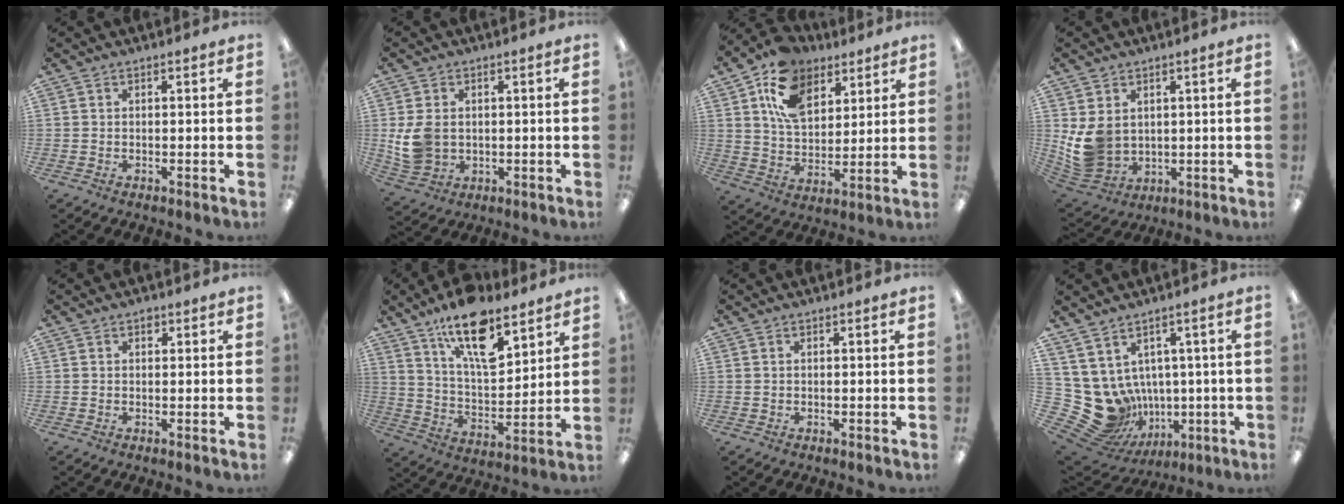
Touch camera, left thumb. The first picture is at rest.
{"total": 7.7, "force": [0.3, 6.2, 4.5], "torque": [-0.102, 0.007, 0.009]}
{"total": 14.3, "force": [8.2, 9.7, 6.6], "torque": [-0.120, -0.030, 0.156]}
{"total": 9.1, "force": [1.5, 7.6, 4.7], "torque": [-0.120, -0.007, 0.035]}
{"total": 1.1, "force": [0.6, 0.8, 0.5], "torque": [-0.003, 0.000, 0.008]}
{"total": 16.7, "force": [11.2, 6.7, 10.4], "torque": [-0.169, -0.056, 0.189]}
{"total": 0.0}
{"total": 11.7, "force": [-1.1, 10.9, 4.1], "torque": [-0.131, -0.027, 0.002]}